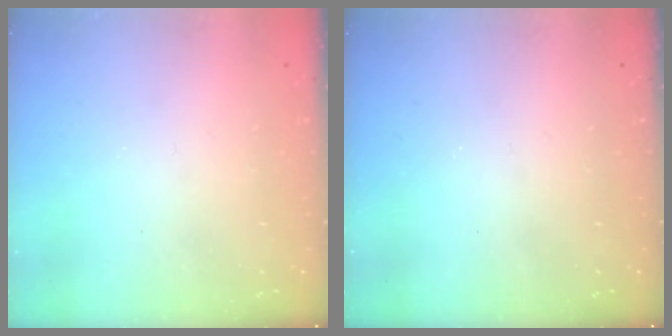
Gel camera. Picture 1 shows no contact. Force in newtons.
{"total": 0.0}